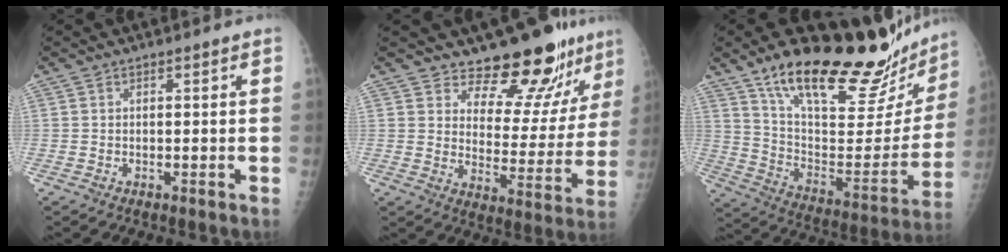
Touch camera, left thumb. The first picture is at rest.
{"total": 15.0, "force": [13.0, 5.3, 5.3], "torque": [-0.020, -0.112, 0.175]}
{"total": 30.7, "force": [24.2, 9.2, 16.5], "torque": [-0.218, -0.107, 0.362]}